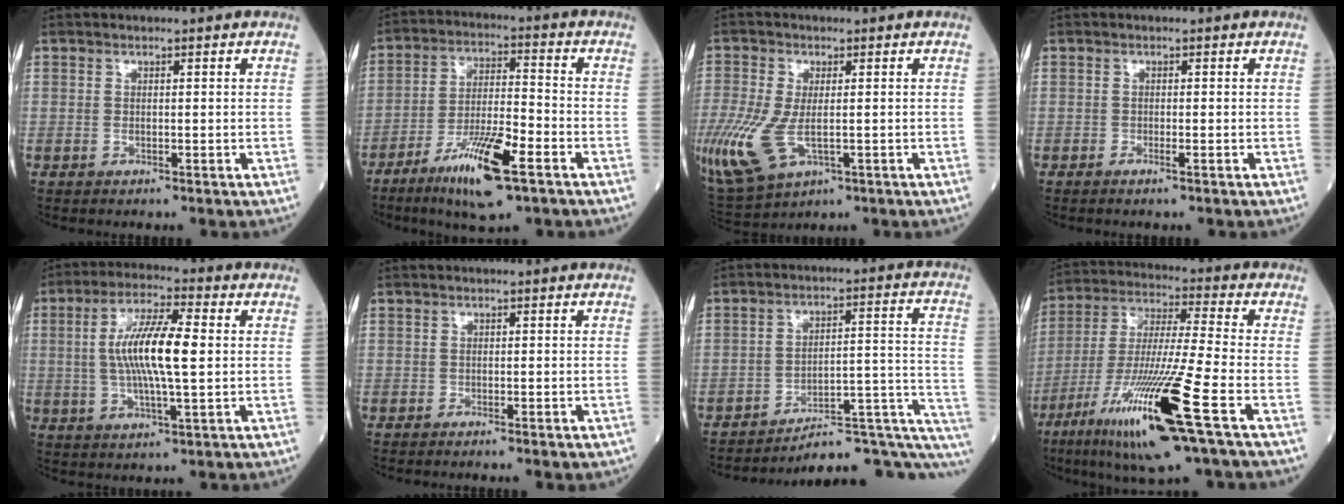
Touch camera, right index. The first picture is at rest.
{"total": 12.4, "force": [-6.8, 1.8, 10.2], "torque": [-0.190, -0.019, -0.119]}
{"total": 16.5, "force": [-4.7, 8.9, 13.0], "torque": [-0.343, -0.035, -0.069]}
{"total": 0.9, "force": [-0.4, 0.0, 0.8], "torque": [-0.014, -0.001, -0.008]}
{"total": 11.4, "force": [0.8, 1.7, 11.3], "torque": [-0.219, 0.007, 0.014]}
{"total": 1.5, "force": [-1.2, 0.1, 0.9], "torque": [-0.010, -0.003, -0.014]}
{"total": 15.8, "force": [-13.2, 2.7, 8.4], "torque": [-0.050, 0.065, -0.170]}
{"total": 19.2, "force": [-8.8, -0.1, 17.1], "torque": [-0.352, -0.042, -0.163]}